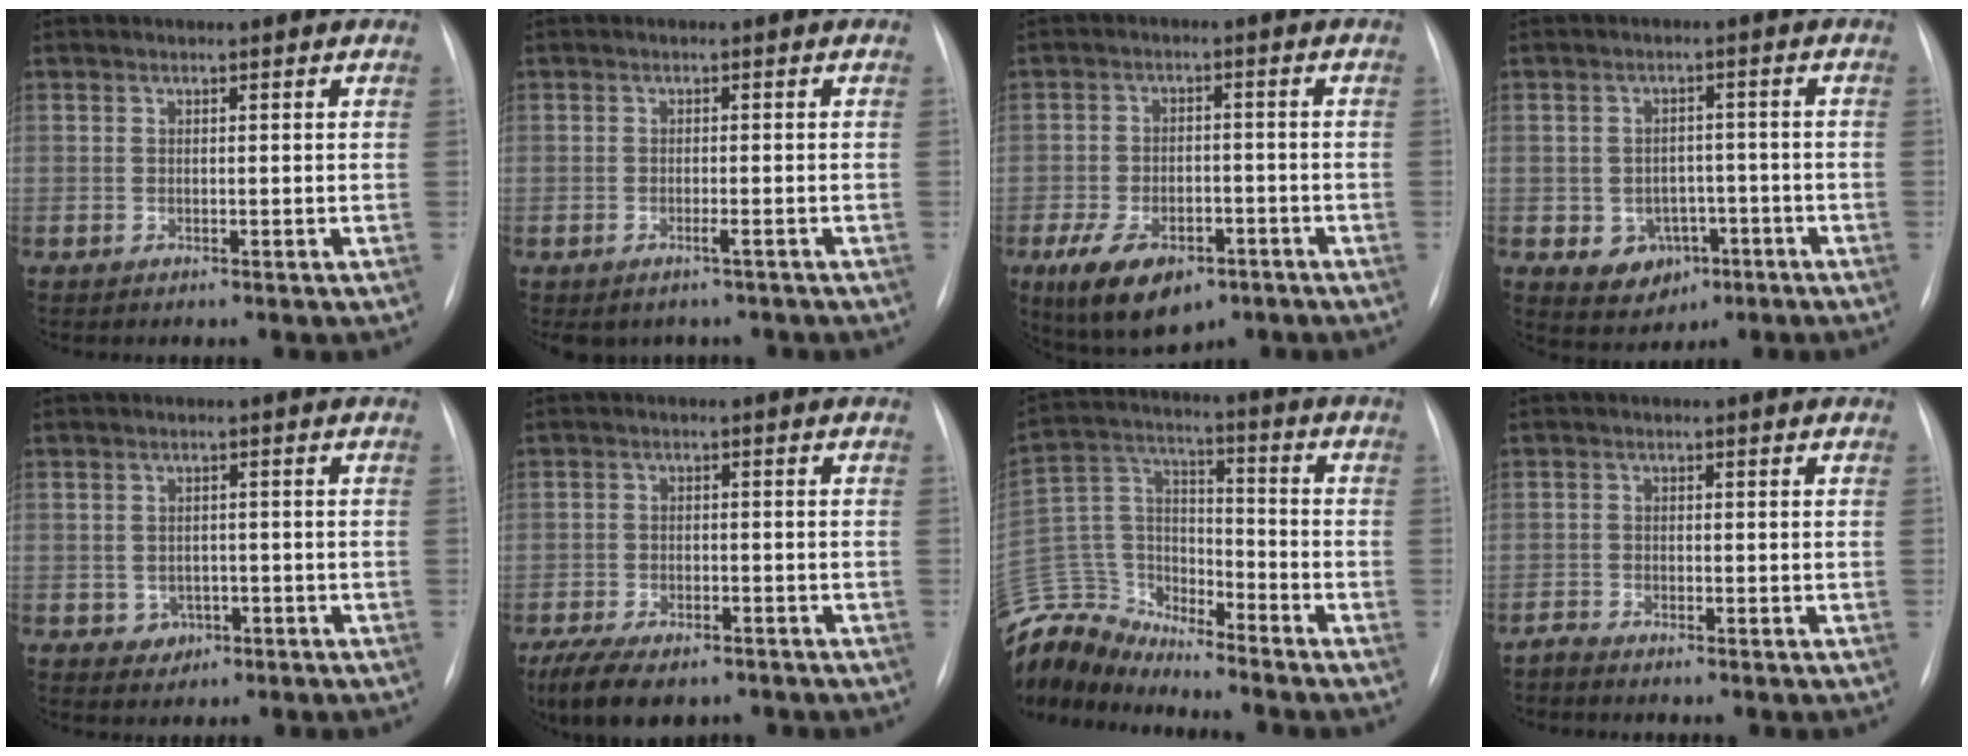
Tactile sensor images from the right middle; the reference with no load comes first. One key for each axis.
{"total": 2.8, "fx": -2.1, "fy": 1.1, "fz": 1.5, "tx": -0.023, "ty": -0.004, "tz": -0.022}
{"total": 10.7, "fx": -6.1, "fy": 5.5, "fz": 6.8, "tx": -0.120, "ty": -0.005, "tz": -0.091}
{"total": 6.2, "fx": -2.5, "fy": 5.0, "fz": 2.7, "tx": -0.040, "ty": 0.012, "tz": -0.025}
{"total": 2.7, "fx": -1.0, "fy": 2.3, "fz": 0.9, "tx": -0.006, "ty": 0.007, "tz": -0.007}
{"total": 10.4, "fx": -7.6, "fy": 4.3, "fz": 5.6, "tx": -0.097, "ty": -0.008, "tz": -0.113}
{"total": 14.8, "fx": -14.2, "fy": 3.6, "fz": 1.5, "tx": -0.044, "ty": 0.057, "tz": -0.271}
{"total": 1.1, "fx": -1.1, "fy": -0.1, "fz": -0.1, "tx": 0.004, "ty": -0.004, "tz": -0.023}